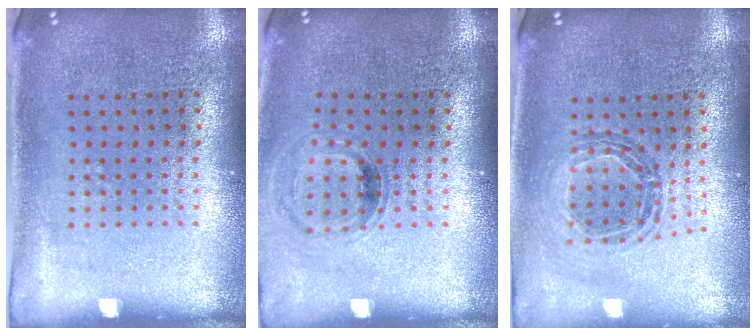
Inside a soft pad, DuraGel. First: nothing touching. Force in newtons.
{"total": 0.9, "press": 0.9, "slide": 0.1}
{"total": 0.8, "press": 0.8, "slide": 0.1}